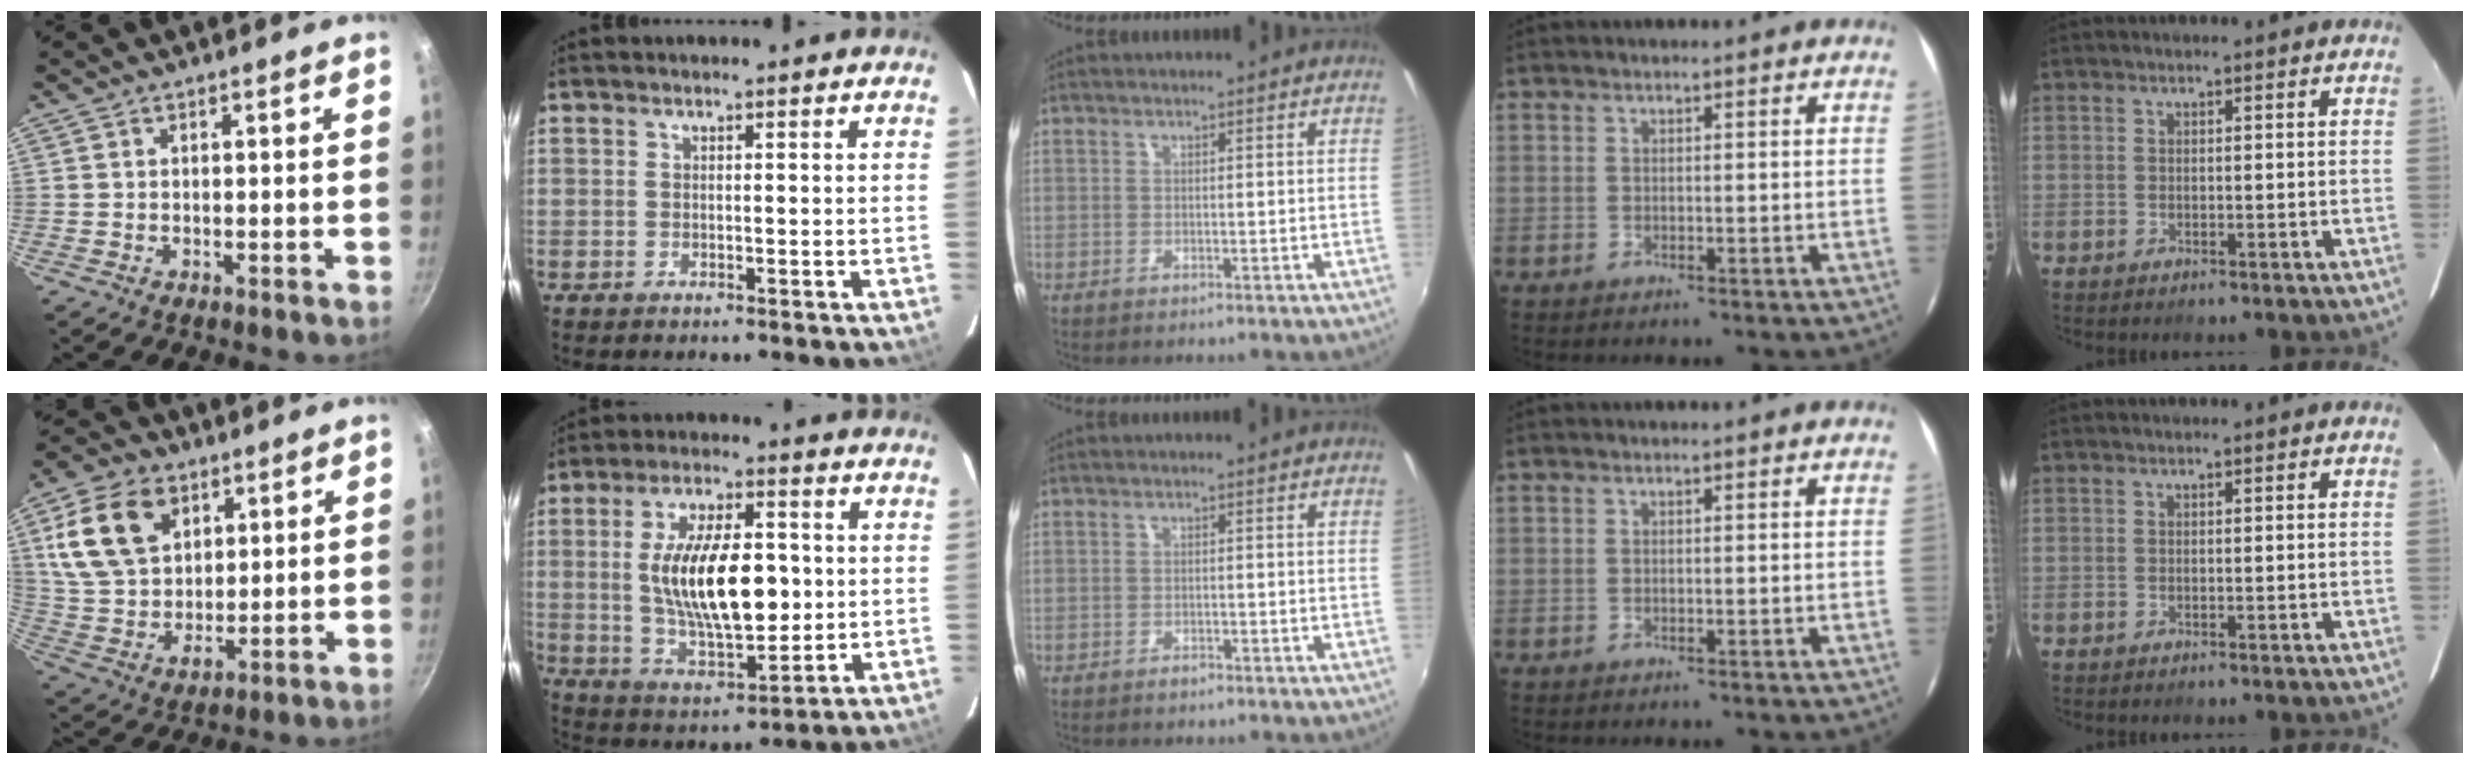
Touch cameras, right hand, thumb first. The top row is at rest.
{"thumb": {"total": 16.4, "force": [6.2, 11.3, 10.1], "torque": [-0.168, -0.009, 0.123]}, "index": {"total": 17.4, "force": [1.0, 7.3, 15.7], "torque": [-0.282, 0.000, 0.028]}, "middle": {"total": 1.1, "force": [-1.0, 0.4, 0.3], "torque": [-0.007, -0.001, -0.016]}}